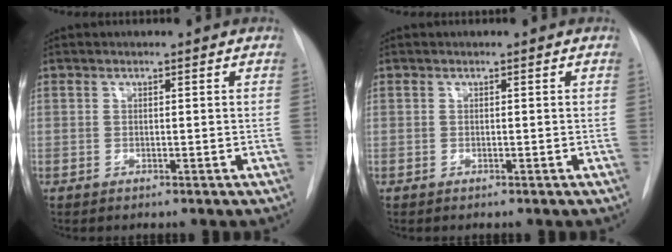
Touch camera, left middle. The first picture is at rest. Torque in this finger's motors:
{"motor_torque": [0.00, -0.71, 0.00, 0.01]}